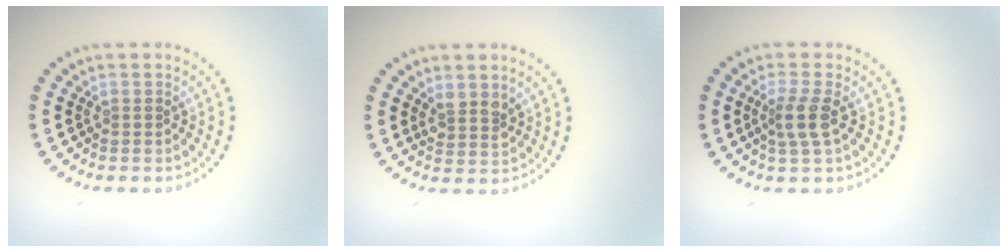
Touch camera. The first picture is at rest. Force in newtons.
{"total": 1.8, "press": 1.5, "slide": 0.9}
{"total": 2.3, "press": 1.8, "slide": 1.4}